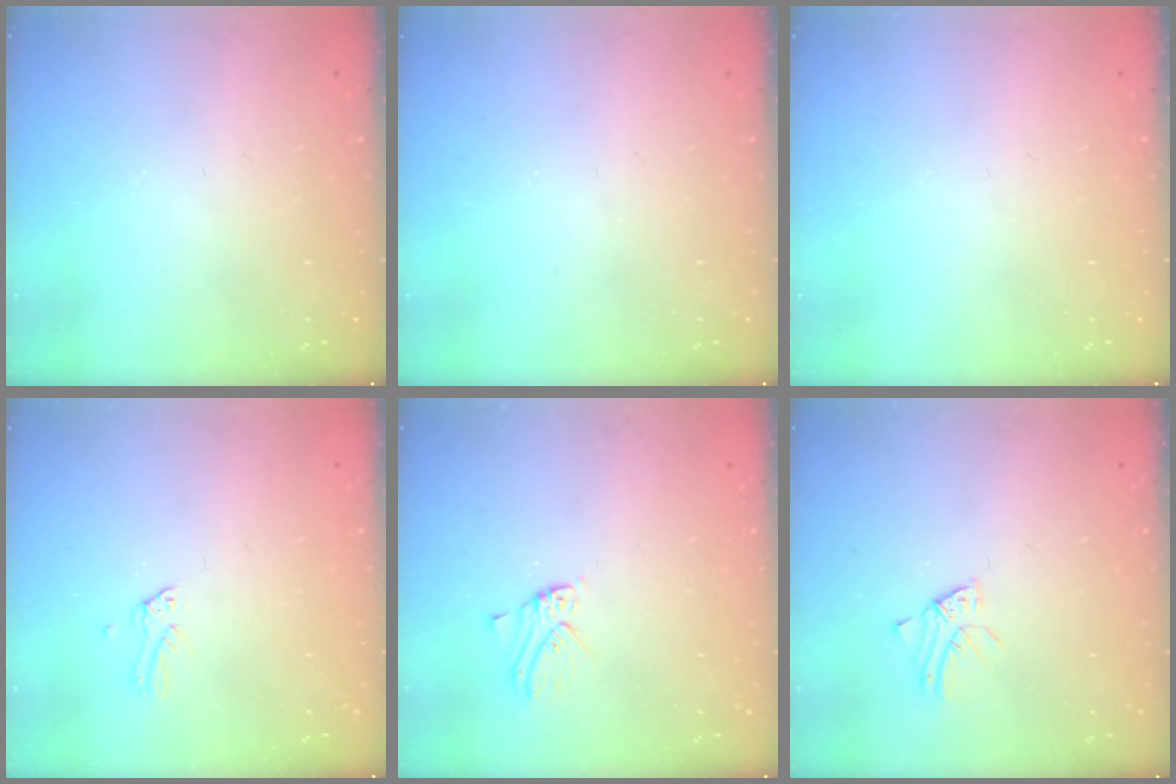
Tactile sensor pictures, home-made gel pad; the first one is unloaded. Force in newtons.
{"total": 0.0}
{"total": 0.0}
{"total": 0.0}
{"total": 2.1, "press": 2.1, "slide": 0.2}
{"total": 1.8, "press": 1.7, "slide": 0.2}